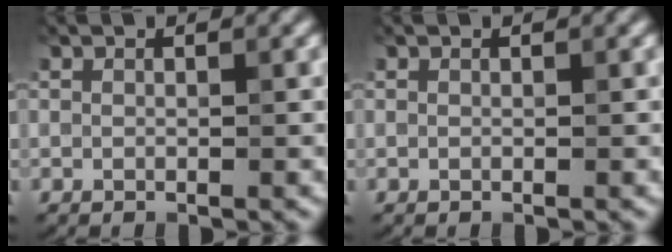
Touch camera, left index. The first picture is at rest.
{"total": 0.0}